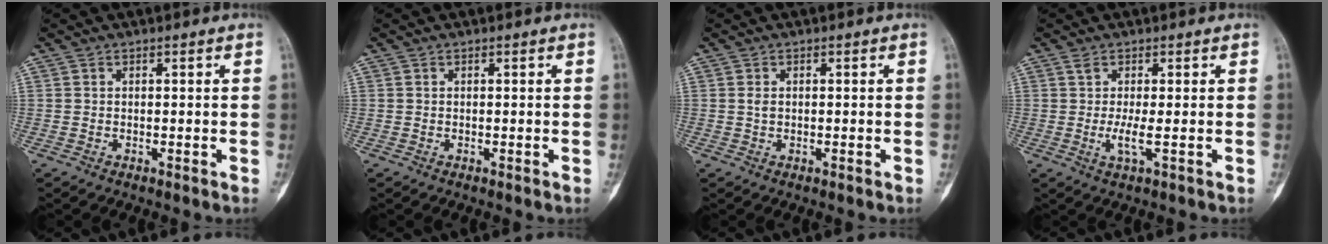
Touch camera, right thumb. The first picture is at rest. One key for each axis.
{"total": 0.0}
{"total": 0.9, "fx": 0.1, "fy": 0.6, "fz": 0.6, "tx": -0.008, "ty": 0.001, "tz": 0.000}
{"total": 3.1, "fx": -0.2, "fy": 0.2, "fz": 3.0, "tx": -0.076, "ty": -0.011, "tz": -0.006}